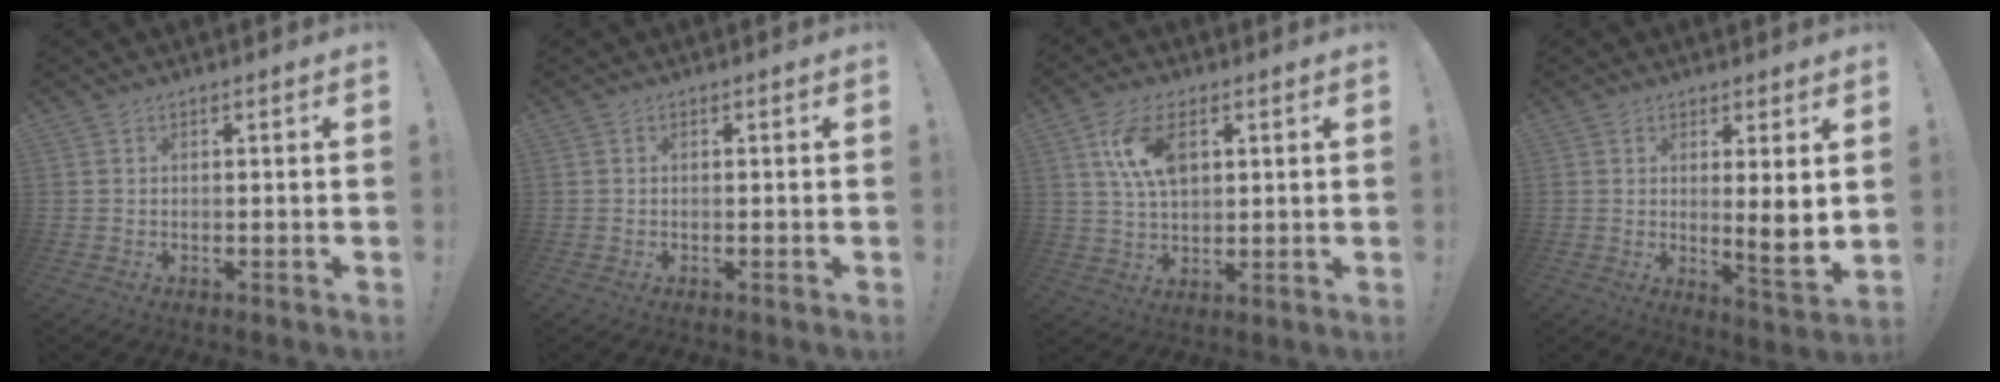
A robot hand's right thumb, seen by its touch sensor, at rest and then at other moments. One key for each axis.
{"total": 0.0}
{"total": 11.4, "fx": 3.9, "fy": 6.4, "fz": 8.5, "tx": -0.154, "ty": -0.002, "tz": 0.071}
{"total": 6.4, "fx": 1.8, "fy": 0.1, "fz": 6.1, "tx": -0.071, "ty": -0.033, "tz": 0.027}